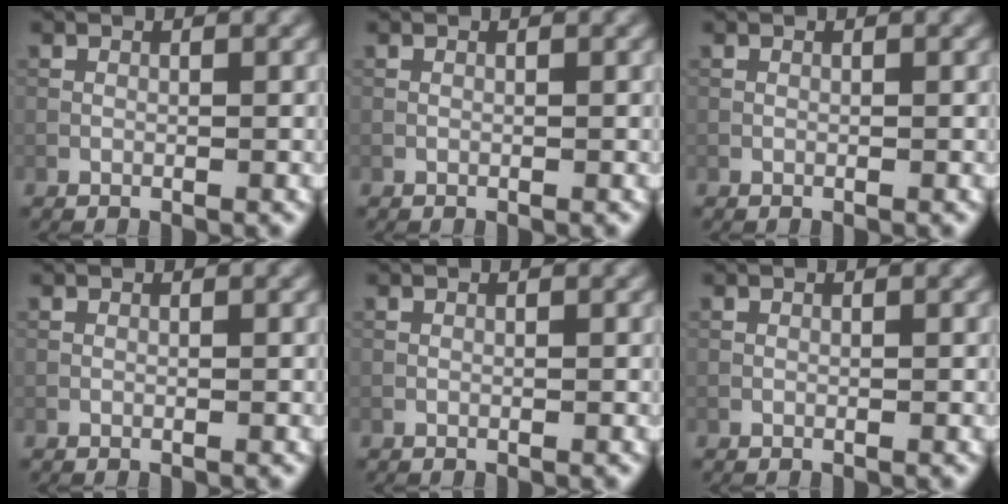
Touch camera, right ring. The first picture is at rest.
{"total": 0.0}
{"total": 0.0}
{"total": 0.0}
{"total": 0.0}
{"total": 0.0}